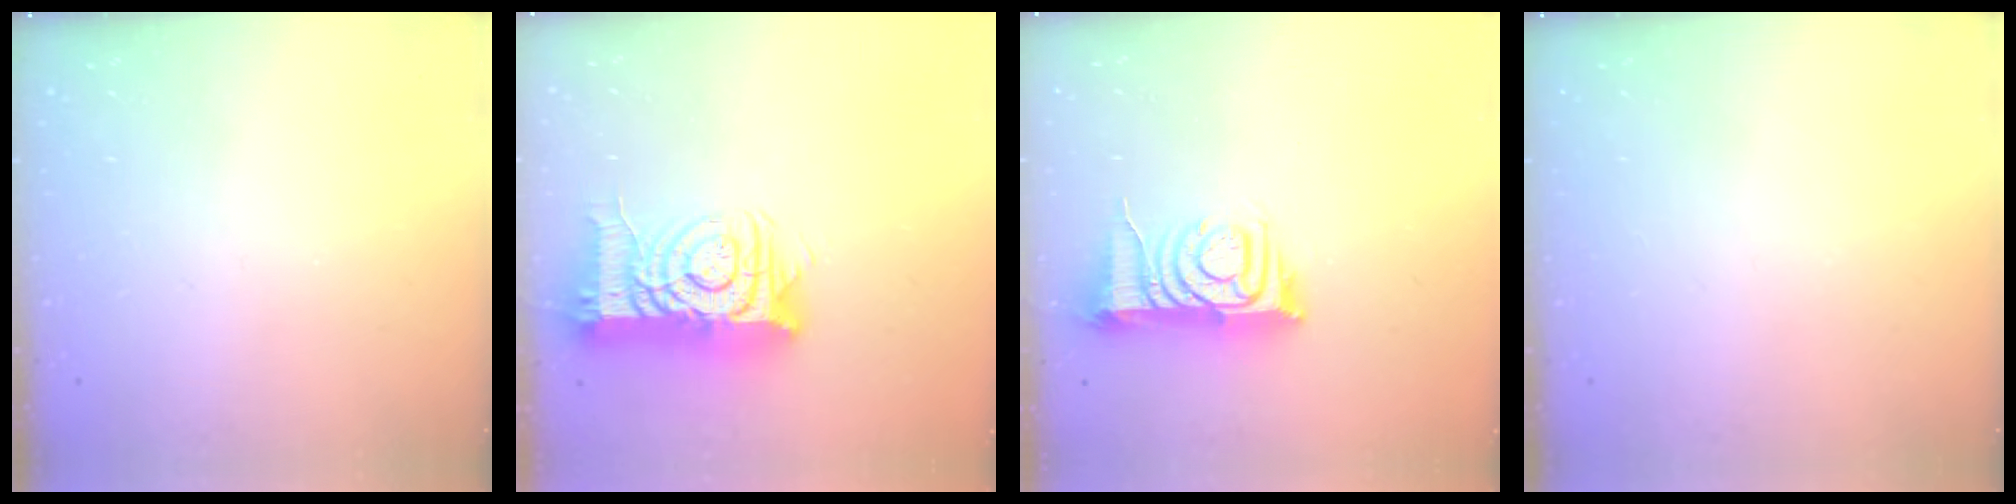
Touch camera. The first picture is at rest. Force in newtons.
{"total": 15.4, "press": 15.4, "slide": 1.3}
{"total": 9.4, "press": 9.3, "slide": 1.2}
{"total": 0.0}